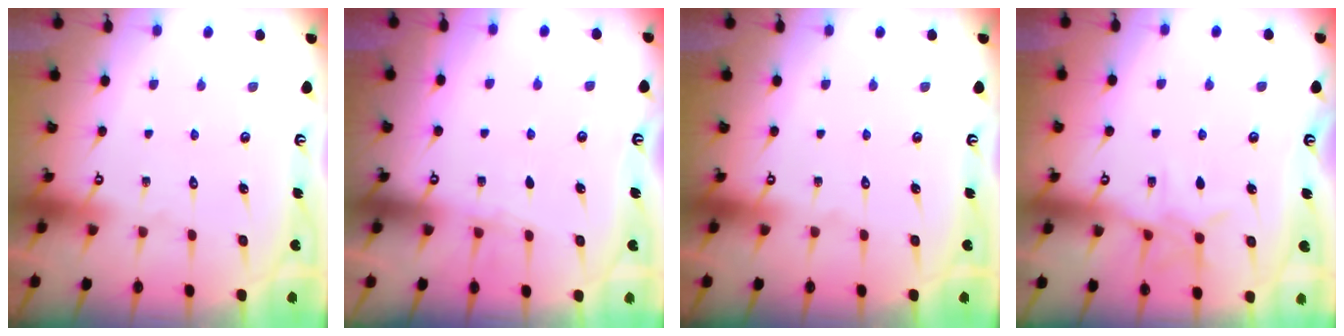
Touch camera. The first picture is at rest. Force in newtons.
{"total": 3.2, "press": 3.1, "slide": 0.5}
{"total": 0.0}
{"total": 7.9, "press": 7.9, "slide": 0.6}